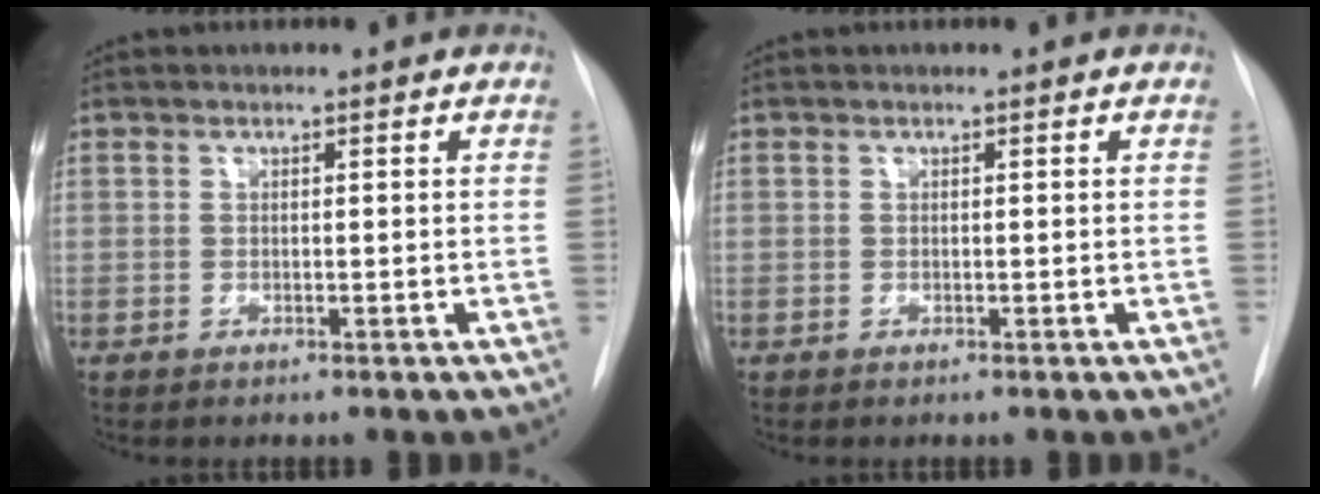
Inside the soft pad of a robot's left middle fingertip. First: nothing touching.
{"total": 0.0}